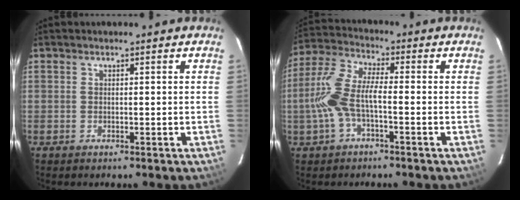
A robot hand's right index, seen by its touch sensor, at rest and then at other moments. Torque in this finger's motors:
{"motor_torque": [0.72, -0.59, 0.32, 0.16]}